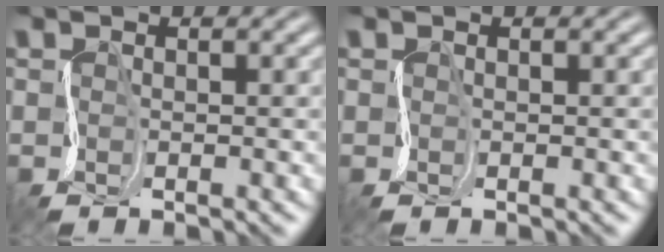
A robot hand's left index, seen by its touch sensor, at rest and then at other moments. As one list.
[{"total": 0.0}]